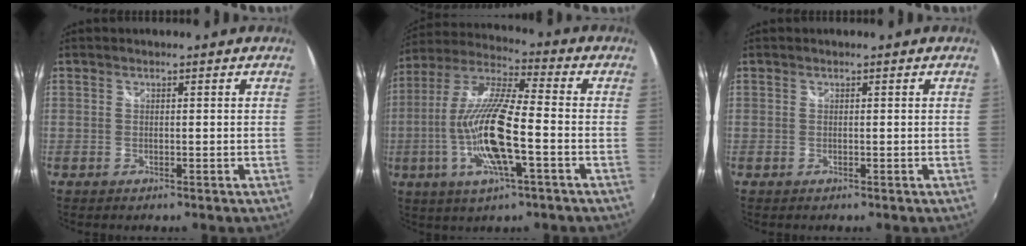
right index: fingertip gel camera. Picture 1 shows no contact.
{"total": 16.7, "force": [-4.5, 3.2, 15.7], "torque": [-0.312, -0.014, -0.086]}
{"total": 0.0}